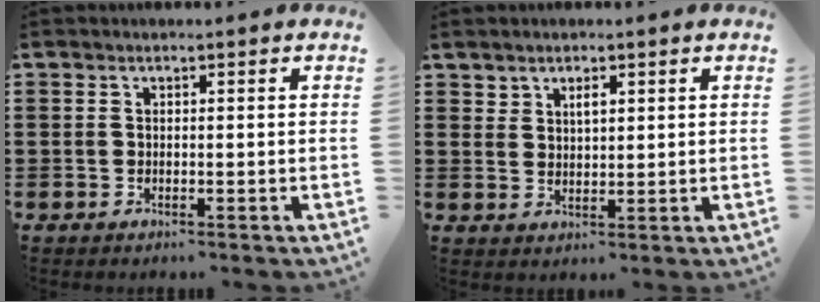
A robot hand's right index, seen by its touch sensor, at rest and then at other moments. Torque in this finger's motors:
{"motor_torque": [-0.37, 0.56, 0.03, 0.00]}